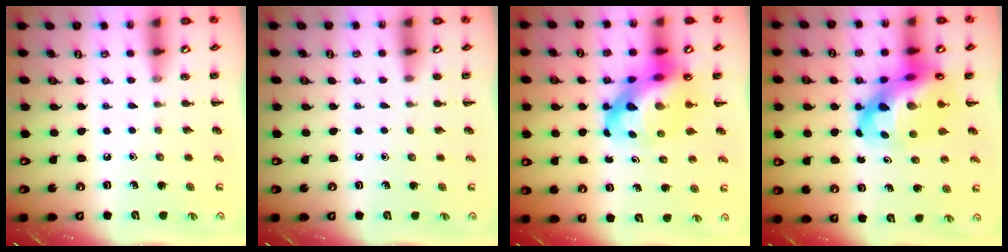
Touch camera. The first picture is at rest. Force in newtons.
{"total": 1.9, "press": 1.9, "slide": 0.4}
{"total": 15.2, "press": 14.7, "slide": 3.9}
{"total": 13.8, "press": 13.3, "slide": 3.7}